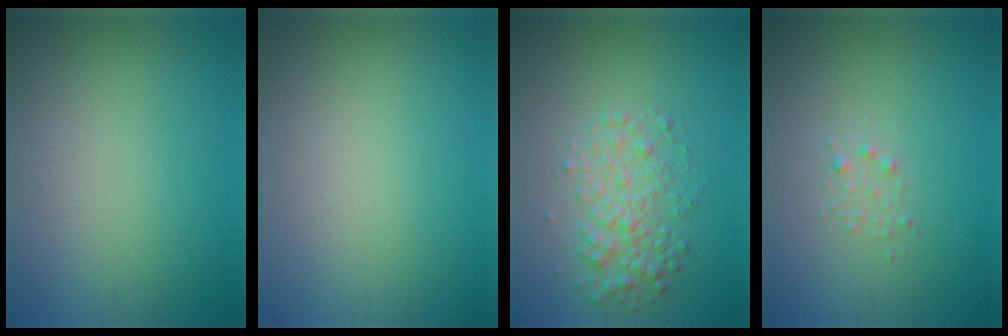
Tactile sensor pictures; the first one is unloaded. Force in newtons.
{"total": 0.0}
{"total": 3.0, "press": 3.0, "slide": 0.0}
{"total": 0.8, "press": 0.8, "slide": 0.1}